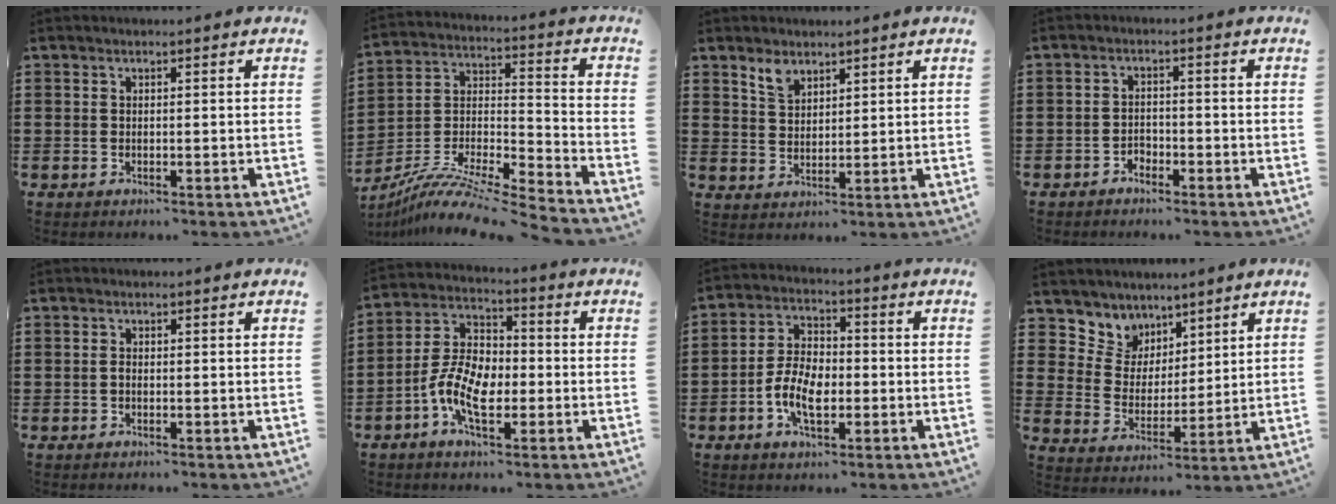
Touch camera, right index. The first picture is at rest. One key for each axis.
{"total": 10.4, "fx": -9.2, "fy": 0.7, "fz": 4.7, "tx": -0.092, "ty": 0.007, "tz": -0.188}
{"total": 3.4, "fx": 2.6, "fy": 1.7, "fz": 1.3, "tx": -0.034, "ty": 0.005, "tz": 0.050}
{"total": 1.7, "fx": -1.4, "fy": 0.9, "fz": 0.3, "tx": -0.012, "ty": 0.001, "tz": -0.031}
{"total": 0.7, "fx": -0.2, "fy": 0.4, "fz": 0.5, "tx": -0.020, "ty": -0.004, "tz": -0.007}
{"total": 8.9, "fx": -2.7, "fy": 4.9, "fz": 7.0, "tx": -0.170, "ty": -0.002, "tz": -0.058}
{"total": 7.2, "fx": -2.2, "fy": 4.0, "fz": 5.6, "tx": -0.125, "ty": 0.004, "tz": -0.046}
{"total": 6.2, "fx": 4.5, "fy": 4.1, "fz": -1.1, "tx": -0.026, "ty": -0.036, "tz": 0.083}